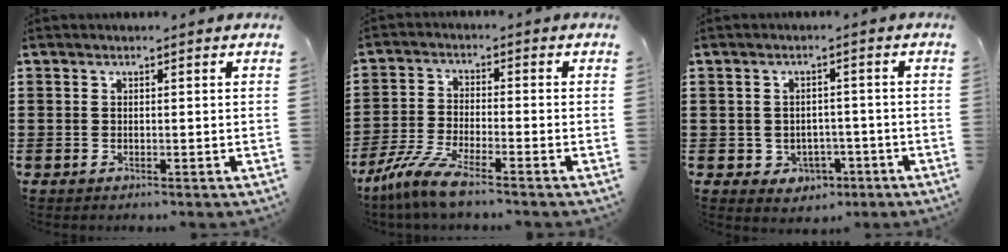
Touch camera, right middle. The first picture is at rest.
{"total": 6.7, "force": [-5.3, 0.5, 4.1], "torque": [-0.105, -0.018, -0.108]}
{"total": 2.5, "force": [-1.2, 2.1, 0.6], "torque": [-0.022, 0.003, -0.029]}